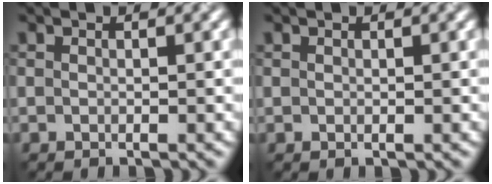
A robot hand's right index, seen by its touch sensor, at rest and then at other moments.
{"total": 0.0}